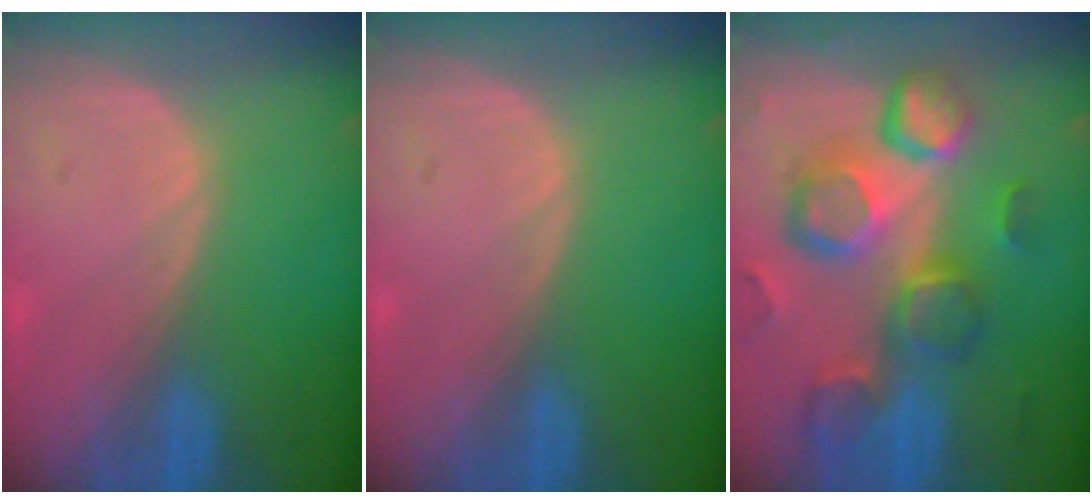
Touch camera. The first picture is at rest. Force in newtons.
{"total": 0.0}
{"total": 12.9, "press": 11.3, "slide": 6.3}